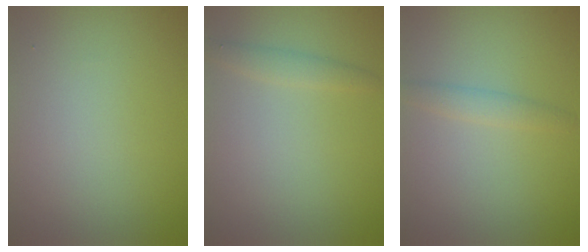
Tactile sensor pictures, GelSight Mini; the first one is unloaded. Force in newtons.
{"total": 1.3, "press": 1.3, "slide": 0.0}
{"total": 1.5, "press": 1.5, "slide": 0.1}